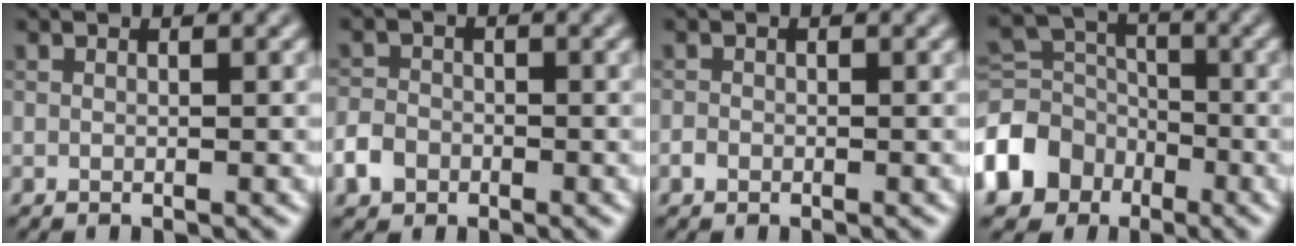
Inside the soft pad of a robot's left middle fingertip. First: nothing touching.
{"total": 2.6, "force": [-1.3, 2.1, 1.0], "torque": [-0.018, 0.000, -0.030]}
{"total": 0.7, "force": [-0.4, 0.6, 0.3], "torque": [-0.003, -0.002, -0.009]}
{"total": 8.0, "force": [-4.1, 6.1, 3.1], "torque": [-0.074, -0.003, -0.098]}